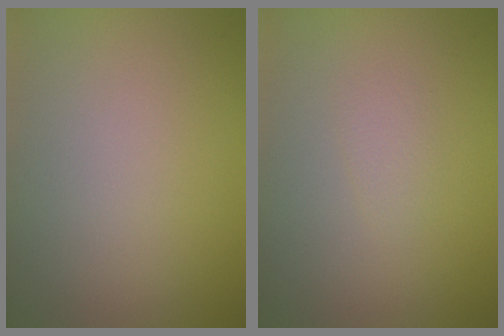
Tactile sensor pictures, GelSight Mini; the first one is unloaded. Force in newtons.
{"total": 0.8, "press": 0.8, "slide": 0.1}